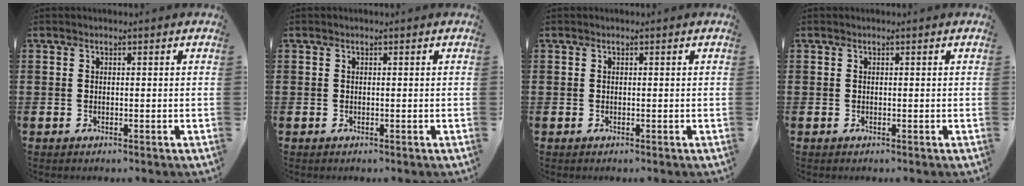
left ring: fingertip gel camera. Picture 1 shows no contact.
{"total": 0.0}
{"total": 0.0}
{"total": 0.0}